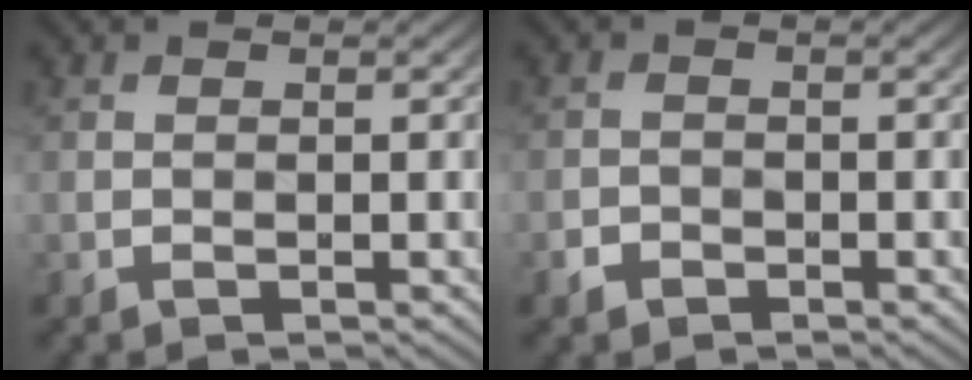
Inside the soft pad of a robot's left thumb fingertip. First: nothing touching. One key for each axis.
{"total": 1.4, "fx": -1.1, "fy": 0.8, "fz": 0.2, "tx": -0.009, "ty": -0.006, "tz": -0.020}